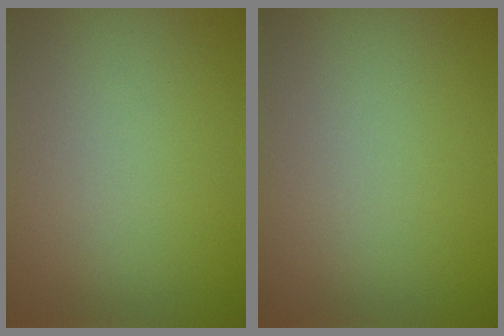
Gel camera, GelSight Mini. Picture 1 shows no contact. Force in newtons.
{"total": 0.0}